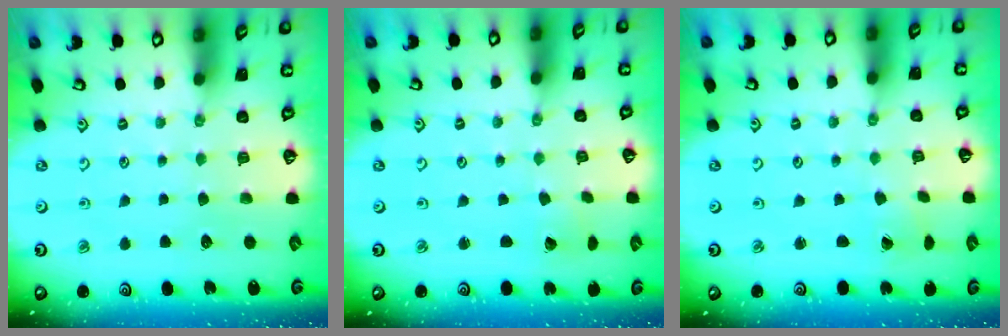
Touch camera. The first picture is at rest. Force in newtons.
{"total": 2.3, "press": 2.3, "slide": 0.1}
{"total": 0.0}